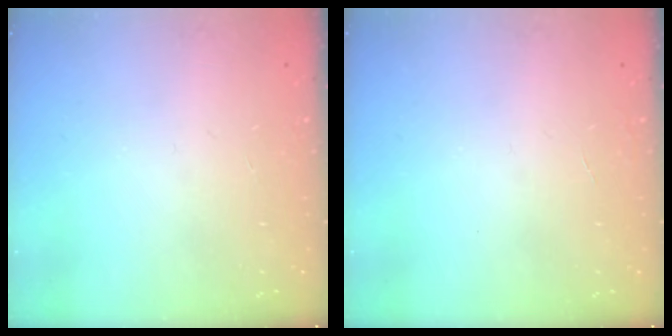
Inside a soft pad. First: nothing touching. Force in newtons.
{"total": 0.0}